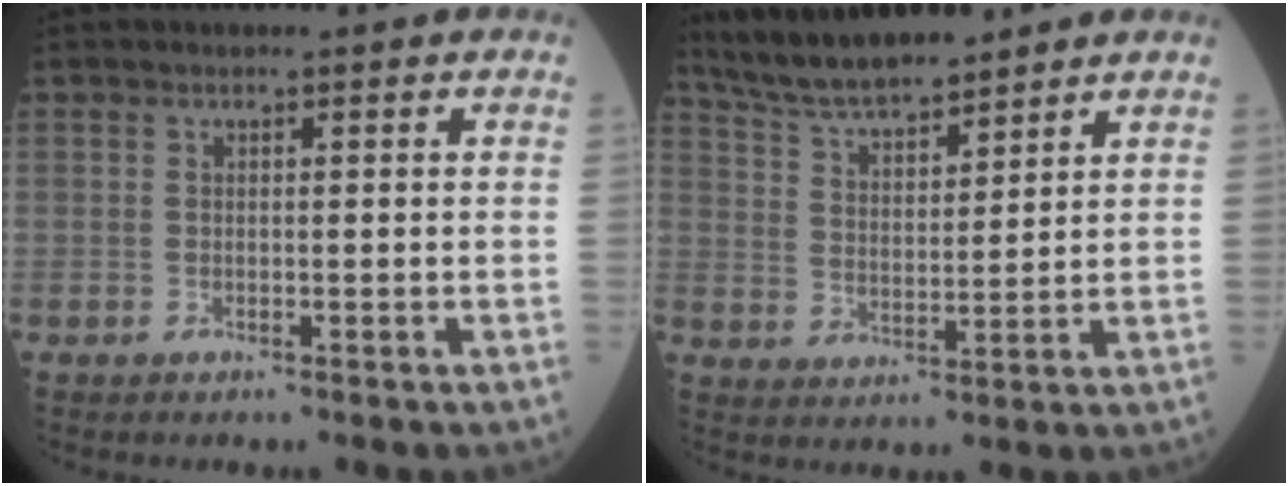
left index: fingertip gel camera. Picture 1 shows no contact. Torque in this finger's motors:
{"motor_torque": [0.05, -0.25, 0.15, 0.04]}